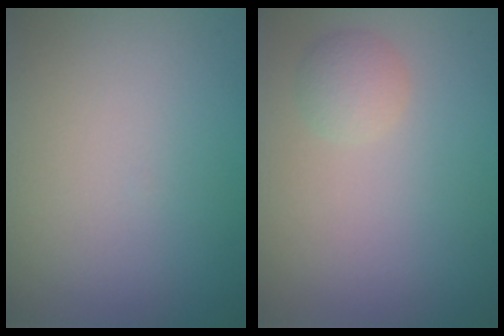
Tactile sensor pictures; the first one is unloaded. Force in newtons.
{"total": 1.5, "press": 1.5, "slide": 0.0}